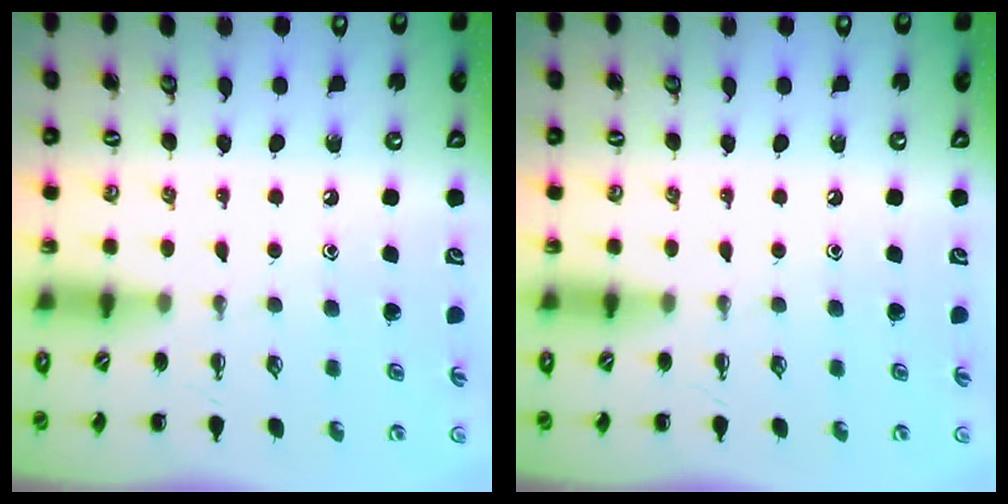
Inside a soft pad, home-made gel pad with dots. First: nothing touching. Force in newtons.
{"total": 0.0}